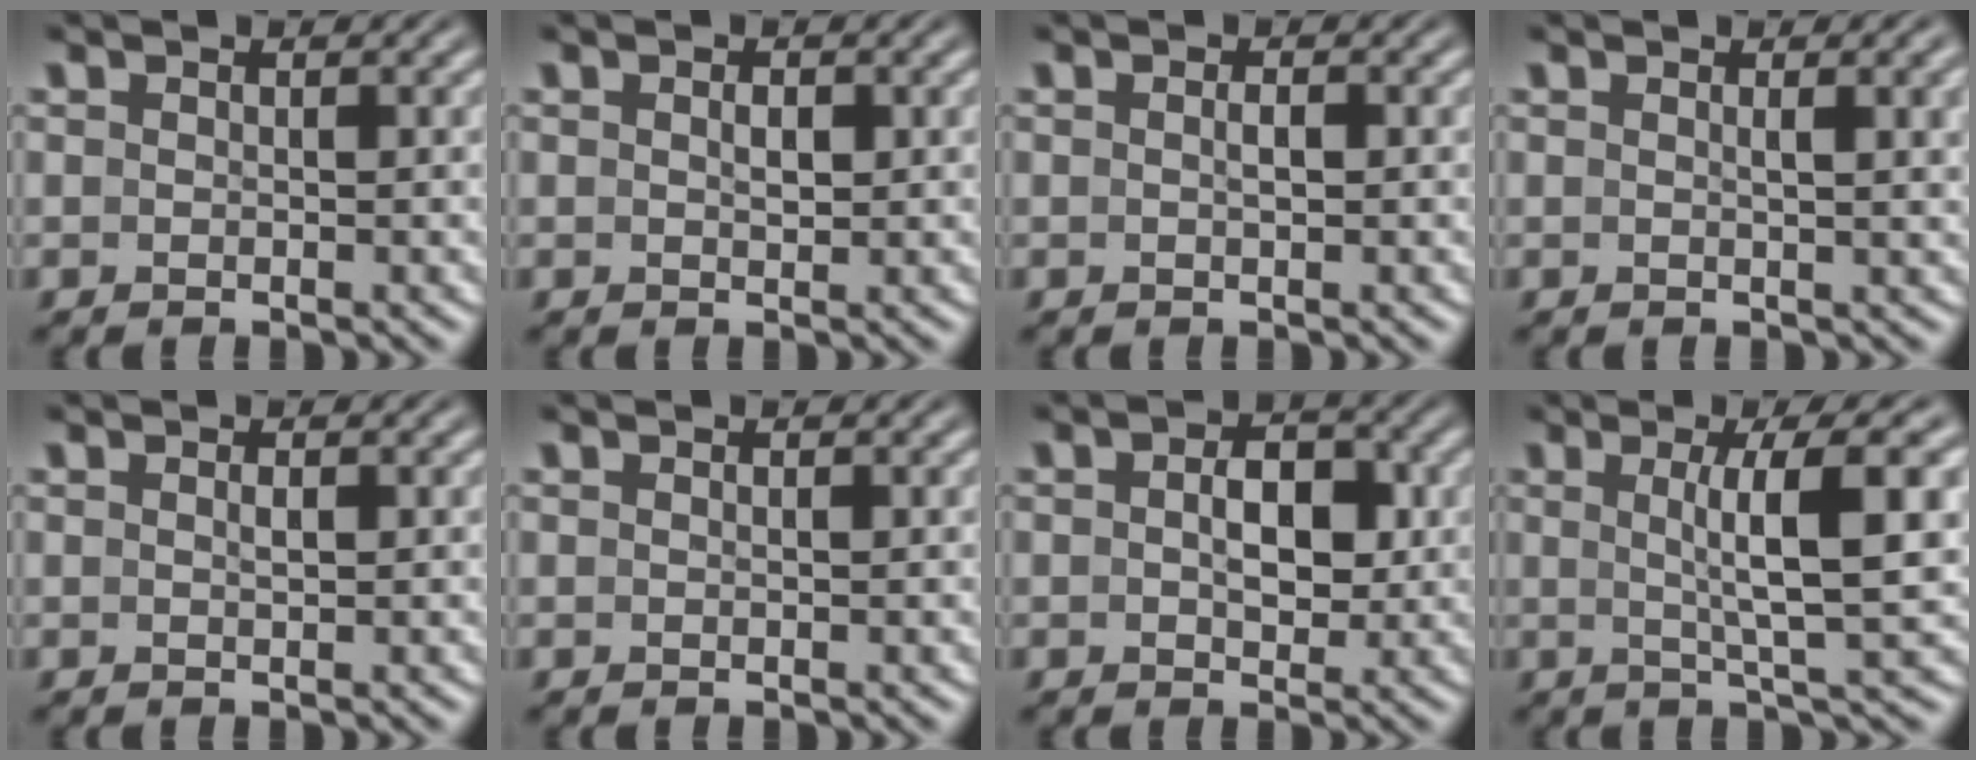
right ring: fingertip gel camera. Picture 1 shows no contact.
{"total": 0.9, "force": [0.1, 0.3, 0.8], "torque": [-0.017, -0.009, 0.007]}
{"total": 0.7, "force": [-0.2, 0.0, 0.7], "torque": [-0.014, -0.003, -0.001]}
{"total": 1.6, "force": [0.5, -0.5, 1.5], "torque": [-0.019, -0.002, 0.009]}
{"total": 0.5, "force": [0.0, -0.2, 0.5], "torque": [-0.012, -0.005, 0.005]}
{"total": 0.0}
{"total": 3.5, "force": [0.0, 2.1, 2.8], "torque": [-0.039, -0.006, 0.005]}
{"total": 6.0, "force": [1.1, 0.0, 5.9], "torque": [-0.084, 0.002, 0.020]}